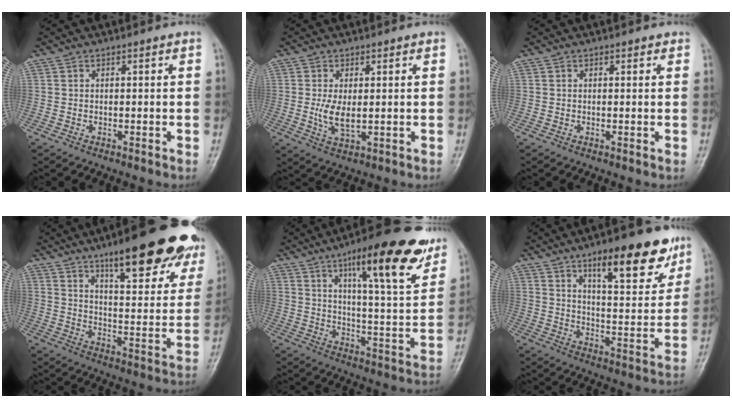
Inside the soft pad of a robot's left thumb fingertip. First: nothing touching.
{"total": 5.0, "force": [0.2, 2.5, 4.3], "torque": [-0.083, -0.013, 0.009]}
{"total": 0.8, "force": [0.5, 0.5, 0.3], "torque": [0.003, -0.002, 0.002]}
{"total": 25.0, "force": [16.4, 6.8, 17.7], "torque": [-0.199, -0.059, 0.227]}
{"total": 19.7, "force": [11.8, 4.7, 15.1], "torque": [-0.183, -0.054, 0.176]}
{"total": 17.4, "force": [10.6, 5.6, 12.6], "torque": [-0.139, -0.054, 0.160]}